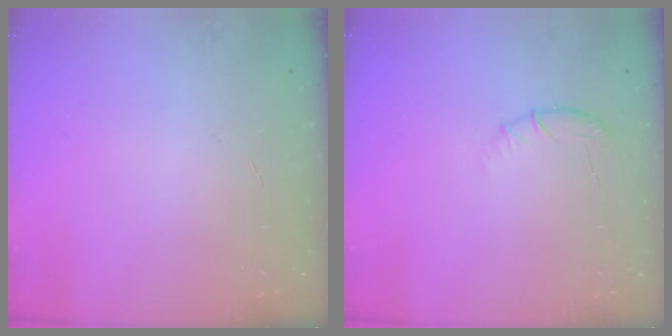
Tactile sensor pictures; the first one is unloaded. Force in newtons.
{"total": 6.1, "press": 5.7, "slide": 2.2}